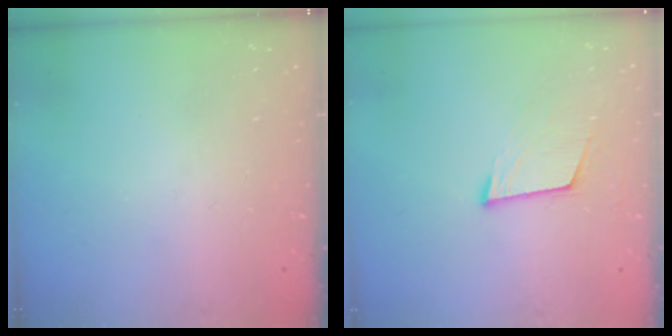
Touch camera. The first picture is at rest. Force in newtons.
{"total": 6.7, "press": 6.4, "slide": 2.0}